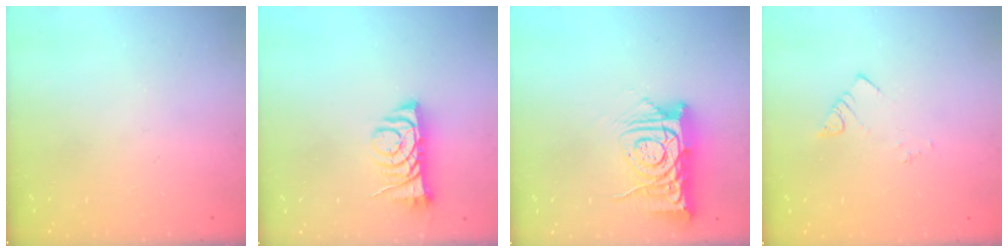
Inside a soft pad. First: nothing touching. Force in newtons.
{"total": 7.5, "press": 7.4, "slide": 0.8}
{"total": 13.2, "press": 13.1, "slide": 1.3}
{"total": 2.1, "press": 2.0, "slide": 0.4}